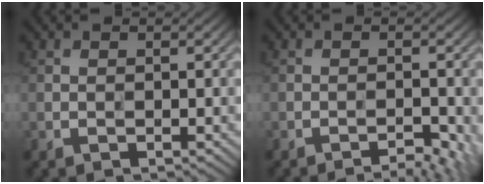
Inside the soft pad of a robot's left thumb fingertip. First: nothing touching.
{"total": 3.3, "force": [-2.5, 0.6, 2.0], "torque": [-0.039, 0.007, -0.034]}